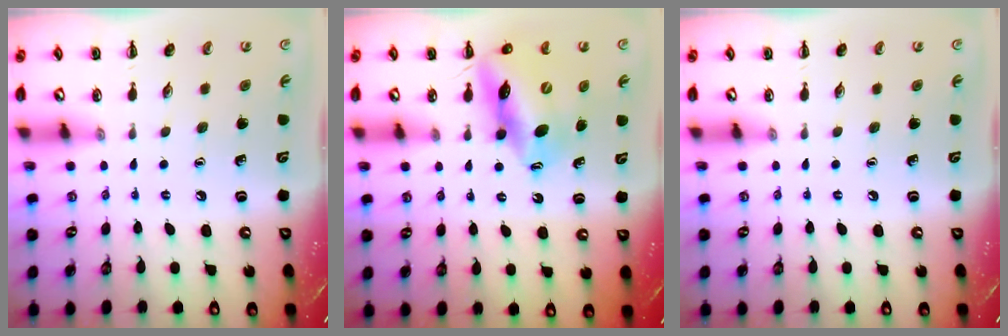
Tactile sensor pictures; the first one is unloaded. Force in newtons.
{"total": 13.6, "press": 13.0, "slide": 3.9}
{"total": 0.0}